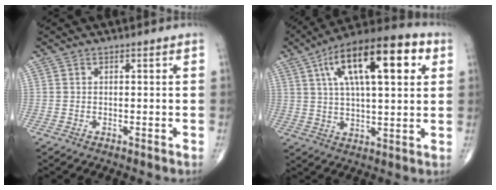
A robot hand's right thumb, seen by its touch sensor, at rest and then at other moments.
{"total": 21.1, "force": [7.5, 8.0, 18.0], "torque": [-0.284, 0.011, 0.114]}